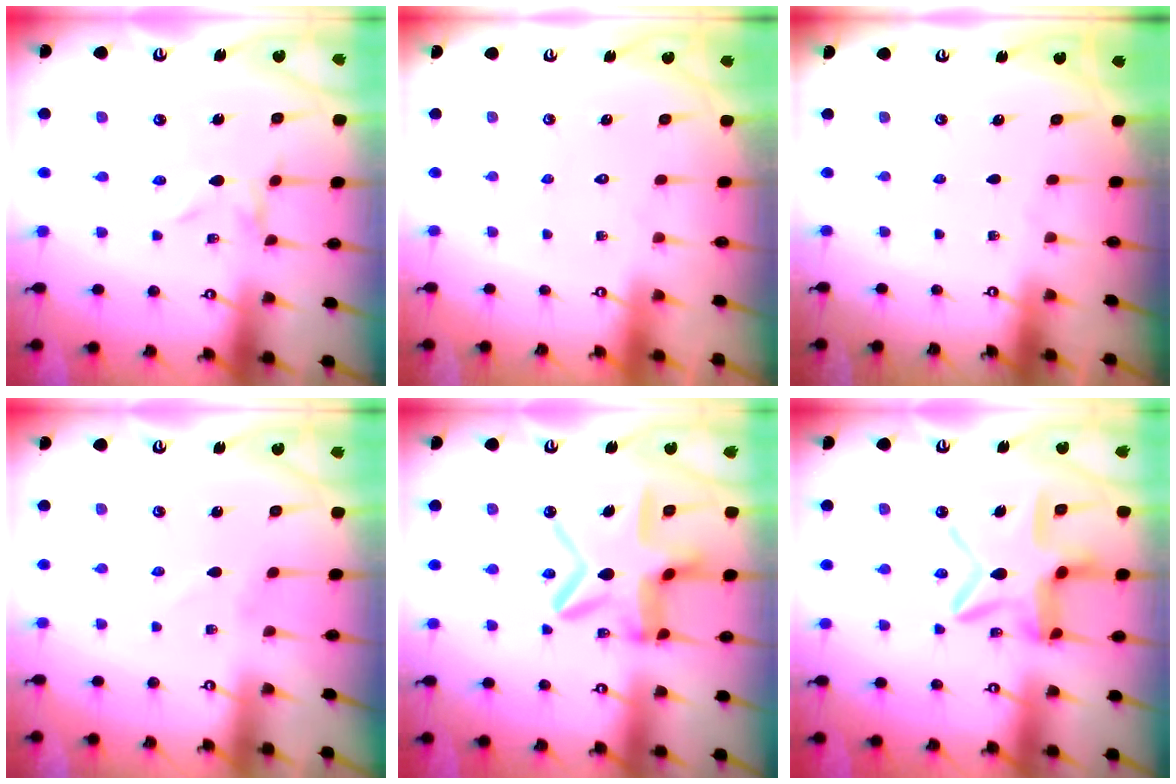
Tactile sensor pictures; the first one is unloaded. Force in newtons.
{"total": 1.7, "press": 1.6, "slide": 0.1}
{"total": 0.0}
{"total": 1.1, "press": 1.1, "slide": 0.1}
{"total": 15.9, "press": 15.9, "slide": 1.3}
{"total": 15.7, "press": 15.7, "slide": 1.4}